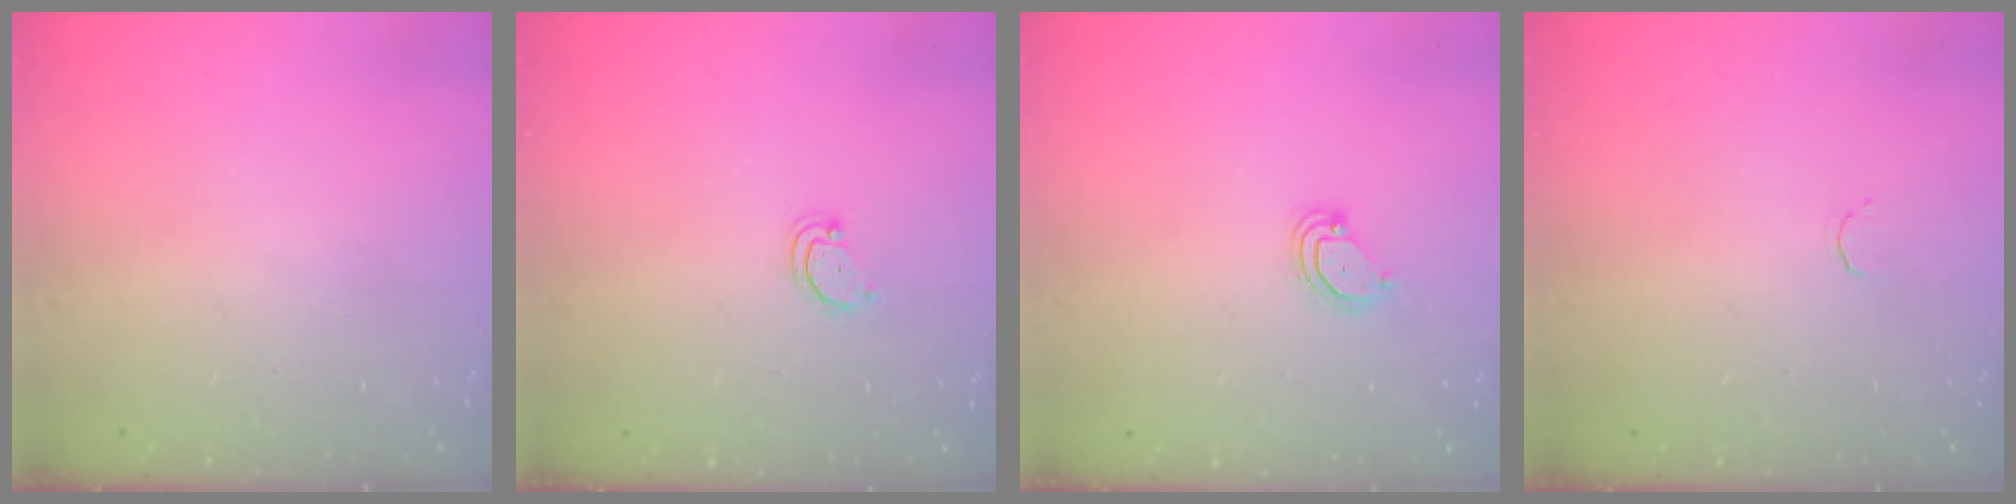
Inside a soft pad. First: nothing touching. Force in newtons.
{"total": 2.2, "press": 2.1, "slide": 0.4}
{"total": 4.0, "press": 4.0, "slide": 0.3}
{"total": 1.7, "press": 1.6, "slide": 0.5}